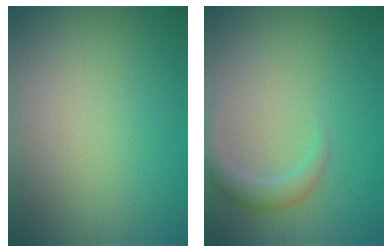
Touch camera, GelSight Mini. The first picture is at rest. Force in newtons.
{"total": 2.4, "press": 2.4, "slide": 0.2}